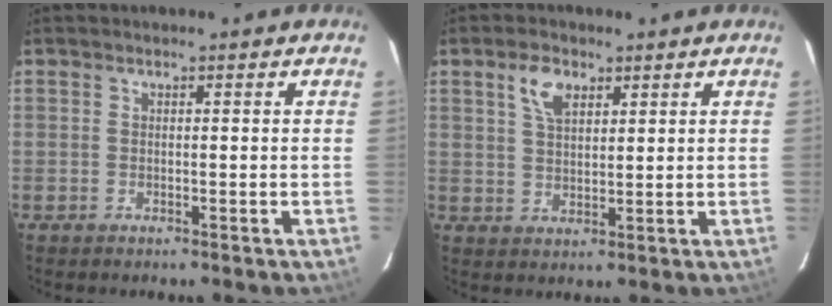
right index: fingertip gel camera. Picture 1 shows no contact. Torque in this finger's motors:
{"motor_torque": [0.55, 0.52, 0.17, 0.06]}